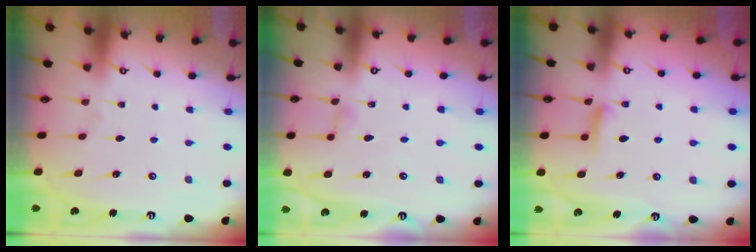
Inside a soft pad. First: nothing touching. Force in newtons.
{"total": 3.0, "press": 3.0, "slide": 0.3}
{"total": 6.5, "press": 6.4, "slide": 0.9}